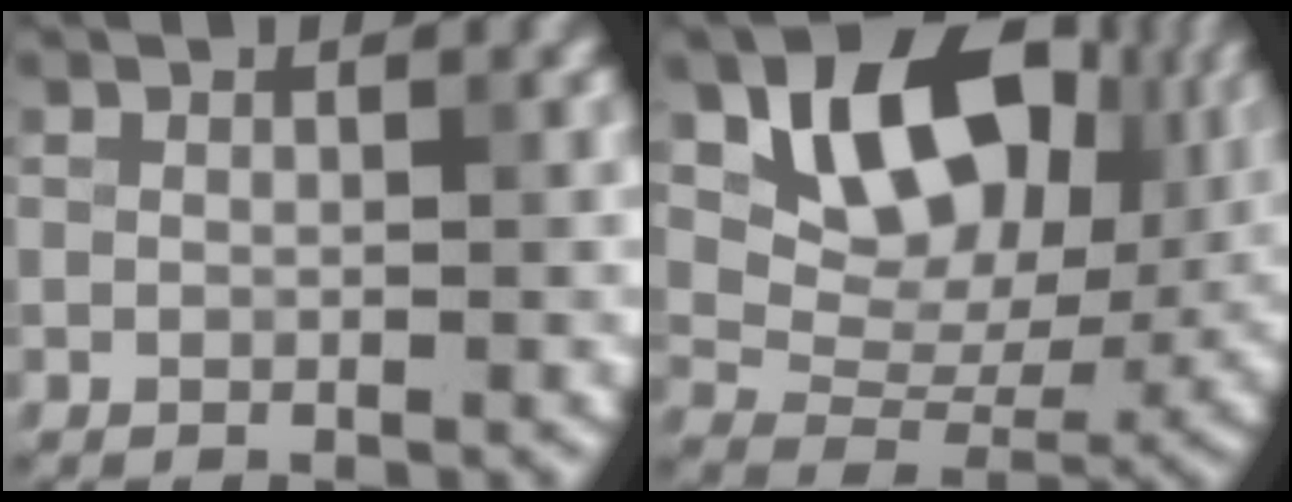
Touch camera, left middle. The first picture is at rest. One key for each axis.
{"total": 12.4, "fx": 4.8, "fy": 7.9, "fz": 8.3, "tx": -0.129, "ty": -0.005, "tz": 0.086}